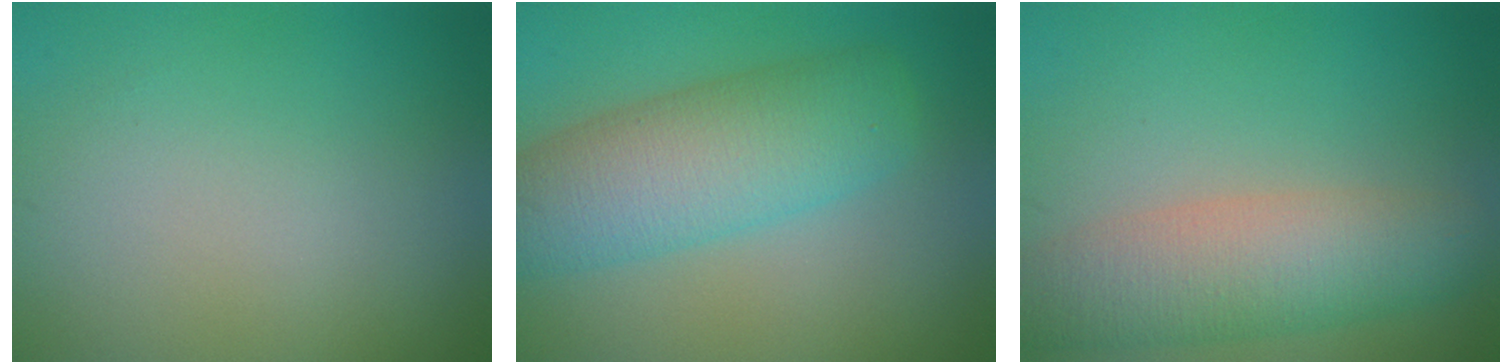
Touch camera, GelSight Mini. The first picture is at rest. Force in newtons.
{"total": 7.5, "press": 7.5, "slide": 0.2}
{"total": 6.5, "press": 6.5, "slide": 0.2}